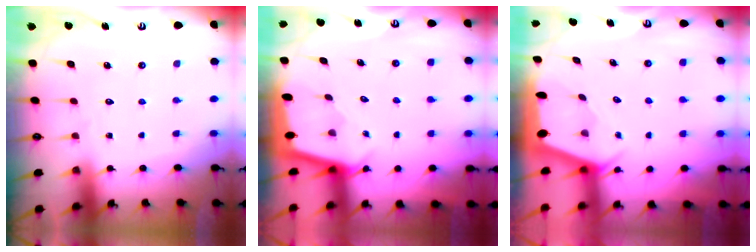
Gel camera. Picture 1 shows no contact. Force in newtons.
{"total": 2.1, "press": 2.1, "slide": 0.1}
{"total": 1.9, "press": 1.9, "slide": 0.3}